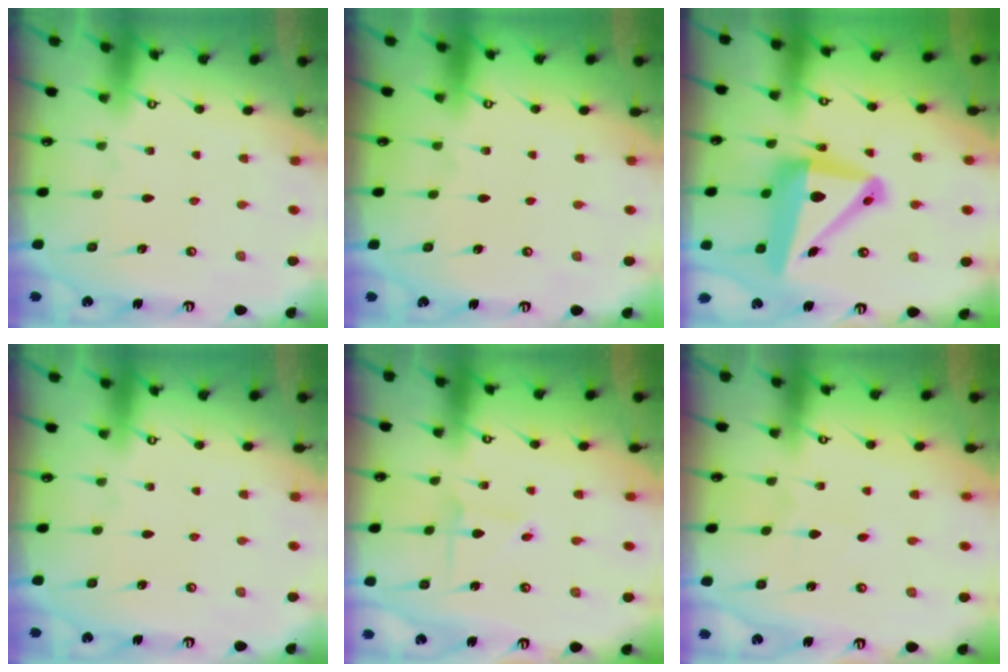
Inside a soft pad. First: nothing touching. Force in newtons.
{"total": 0.0}
{"total": 15.7, "press": 15.4, "slide": 3.0}
{"total": 0.0}
{"total": 2.0, "press": 2.0, "slide": 0.2}
{"total": 1.6, "press": 1.6, "slide": 0.1}